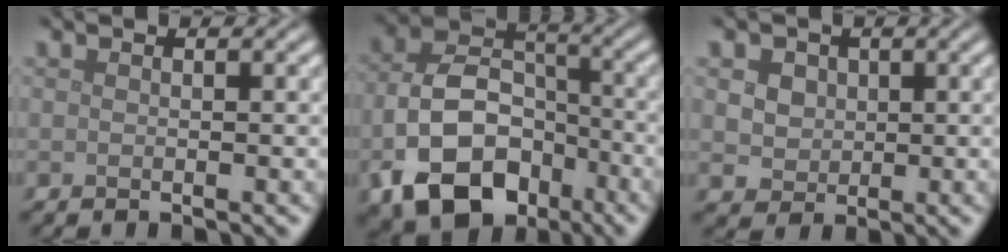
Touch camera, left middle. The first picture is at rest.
{"total": 10.4, "force": [-4.3, 6.9, 6.4], "torque": [-0.124, -0.012, -0.075]}
{"total": 5.3, "force": [2.0, 4.3, 2.4], "torque": [-0.041, 0.018, 0.023]}